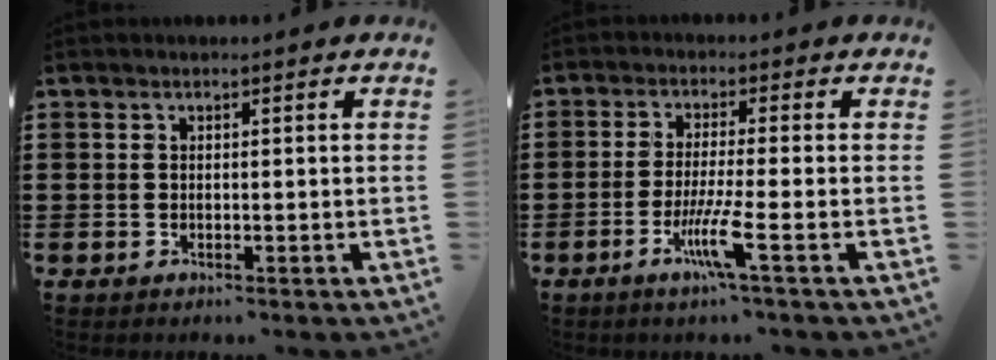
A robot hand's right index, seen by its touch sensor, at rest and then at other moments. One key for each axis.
{"total": 6.3, "fx": -2.8, "fy": -0.3, "fz": 5.7, "tx": -0.114, "ty": -0.019, "tz": -0.053}